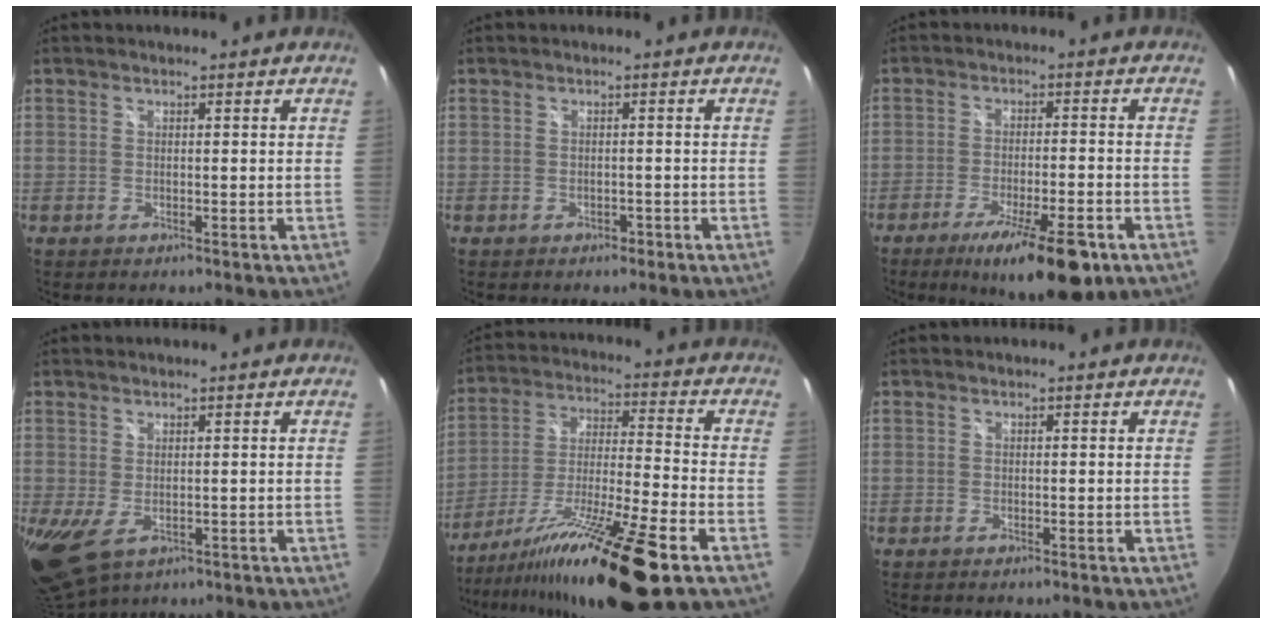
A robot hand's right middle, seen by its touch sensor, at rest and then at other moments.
{"total": 1.1, "force": [-0.7, 0.7, 0.2], "torque": [-0.004, -0.001, -0.010]}
{"total": 14.5, "force": [-9.0, 3.5, 10.8], "torque": [-0.185, -0.031, -0.136]}
{"total": 6.0, "force": [-0.8, 3.4, 4.9], "torque": [-0.089, -0.019, -0.002]}
{"total": 20.9, "force": [-13.9, 0.4, 15.6], "torque": [-0.276, -0.037, -0.238]}
{"total": 0.0}